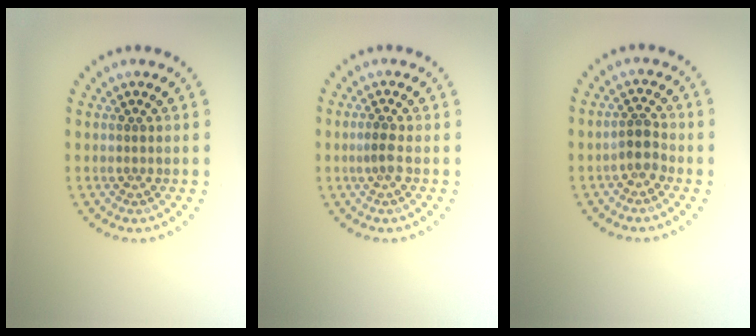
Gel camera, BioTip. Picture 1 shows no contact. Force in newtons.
{"total": 1.1, "press": 1.0, "slide": 0.5}
{"total": 1.8, "press": 1.4, "slide": 1.2}